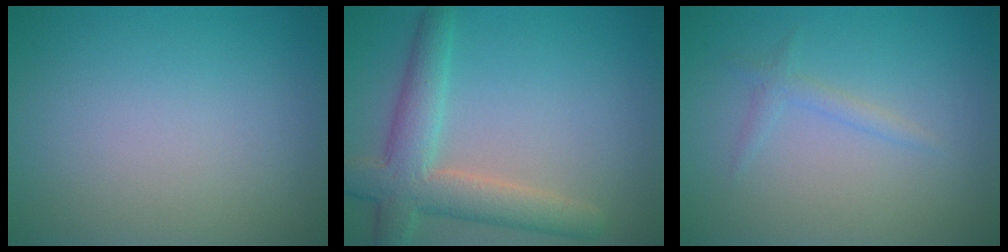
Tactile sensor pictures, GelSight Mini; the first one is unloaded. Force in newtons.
{"total": 5.5, "press": 5.5, "slide": 0.3}
{"total": 1.1, "press": 1.1, "slide": 0.2}